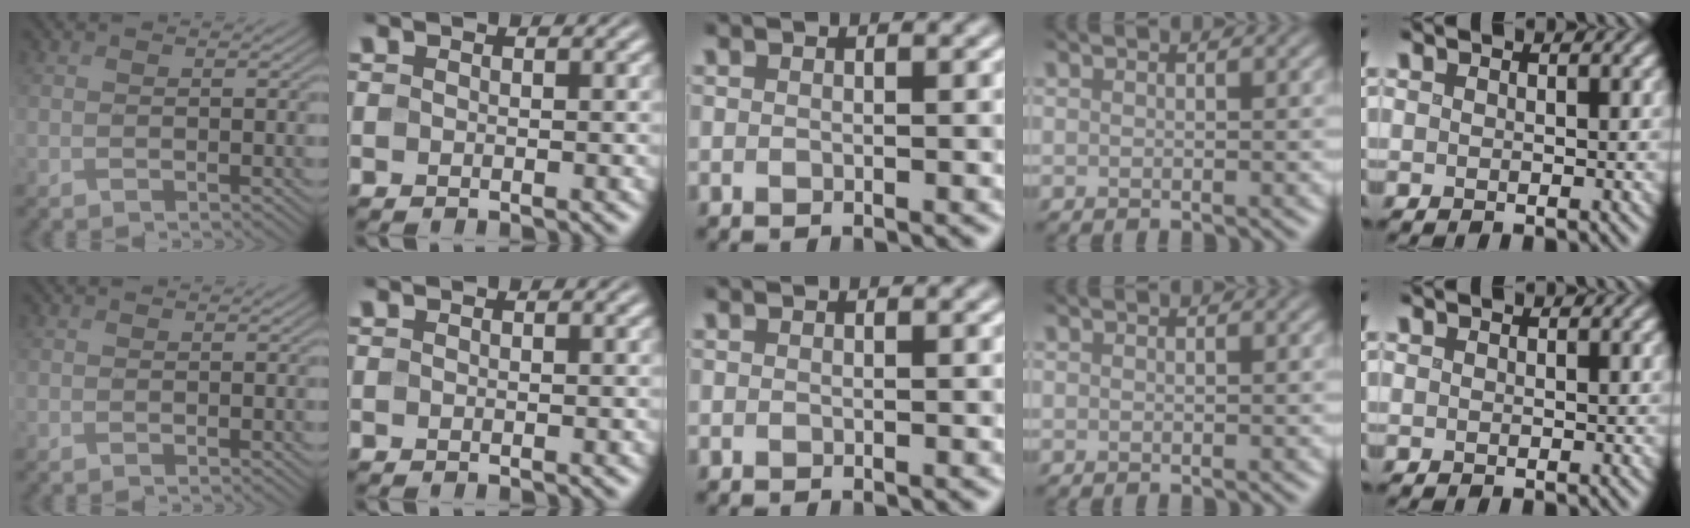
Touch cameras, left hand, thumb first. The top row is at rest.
{}